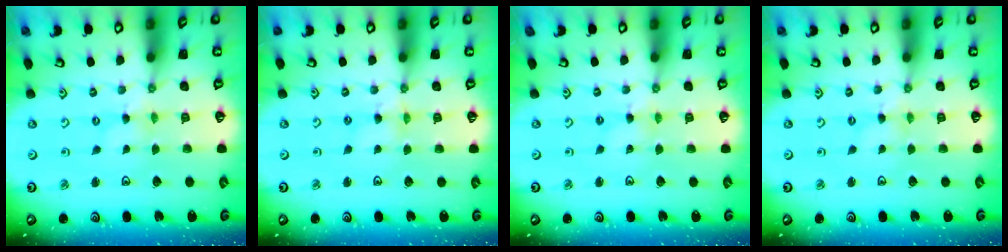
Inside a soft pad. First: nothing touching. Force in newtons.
{"total": 2.3, "press": 2.3, "slide": 0.3}
{"total": 1.9, "press": 1.9, "slide": 0.2}
{"total": 0.0}